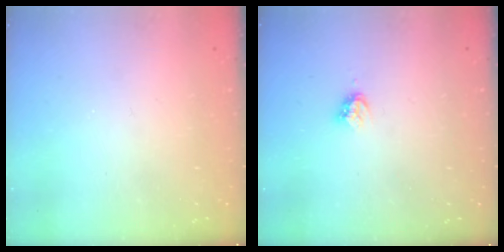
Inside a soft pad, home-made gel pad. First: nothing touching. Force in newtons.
{"total": 3.5, "press": 3.5, "slide": 0.3}